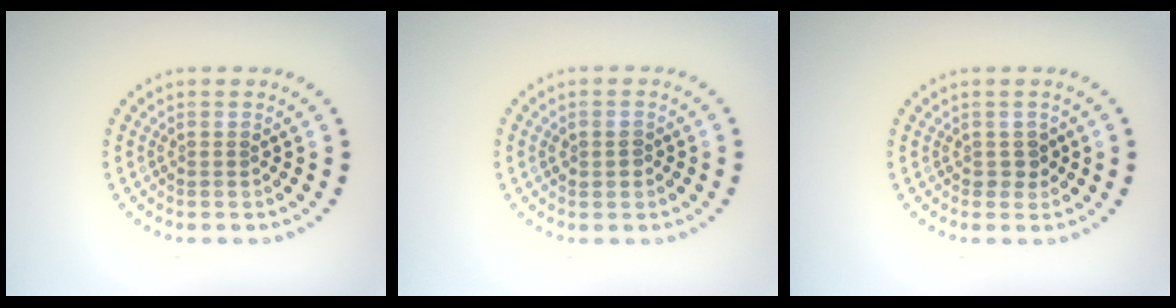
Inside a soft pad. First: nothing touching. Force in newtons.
{"total": 1.2, "press": 1.2, "slide": 0.2}
{"total": 1.2, "press": 1.0, "slide": 0.6}